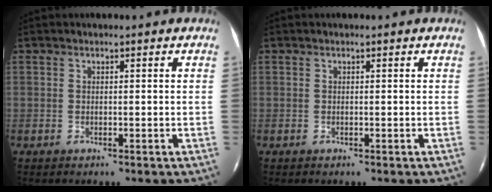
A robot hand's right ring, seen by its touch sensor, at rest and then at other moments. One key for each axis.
{"total": 0.0}